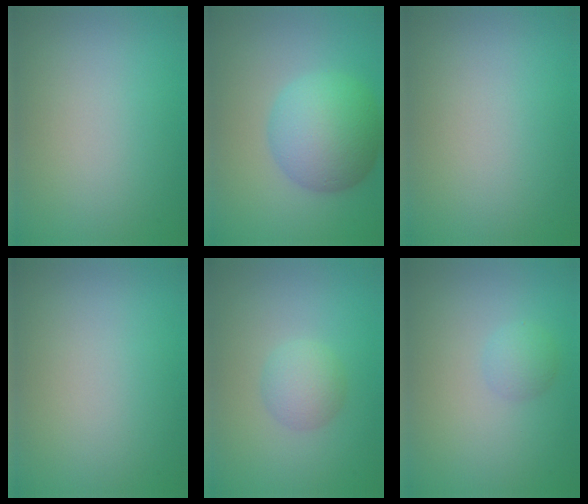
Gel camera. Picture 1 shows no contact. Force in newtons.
{"total": 7.1, "press": 7.1, "slide": 0.2}
{"total": 0.0}
{"total": 0.0}
{"total": 2.5, "press": 2.5, "slide": 0.1}
{"total": 1.3, "press": 1.3, "slide": 0.0}